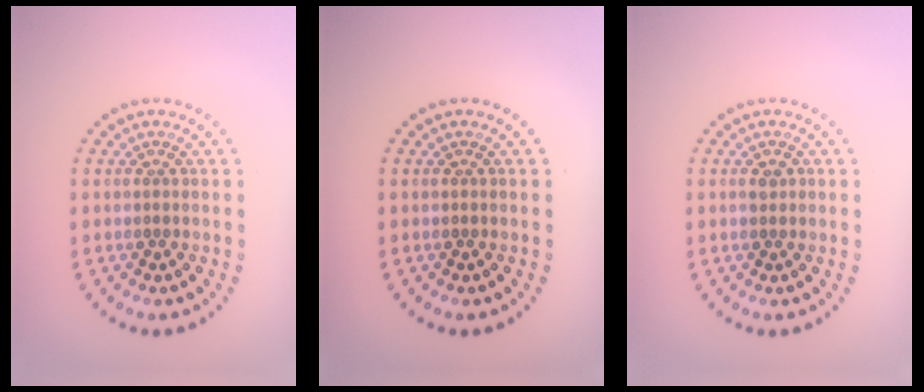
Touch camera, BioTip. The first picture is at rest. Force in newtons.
{"total": 0.0}
{"total": 0.9, "press": 0.9, "slide": 0.1}